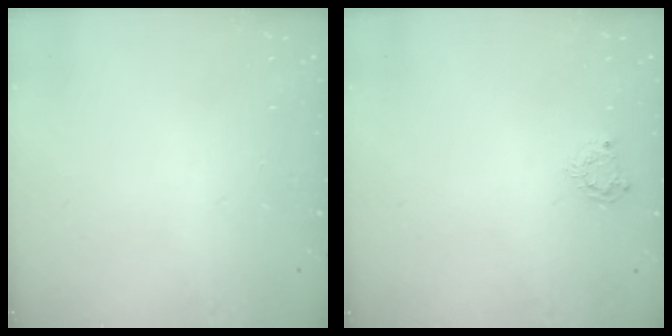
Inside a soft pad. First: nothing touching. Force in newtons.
{"total": 4.8, "press": 4.8, "slide": 0.3}